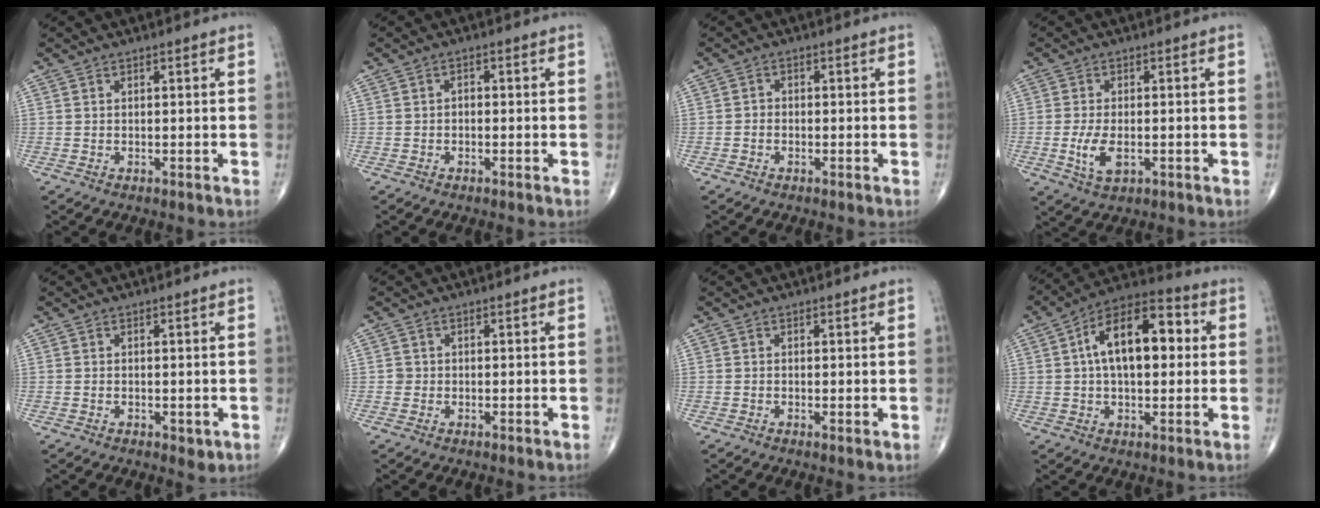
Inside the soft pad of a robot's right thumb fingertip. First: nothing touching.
{"total": 1.0, "force": [-0.3, 0.7, 0.6], "torque": [-0.001, 0.005, -0.009]}
{"total": 1.3, "force": [-0.6, 1.1, 0.4], "torque": [0.001, 0.005, -0.015]}
{"total": 5.4, "force": [-1.2, 2.7, 4.5], "torque": [-0.093, -0.007, -0.019]}
{"total": 2.1, "force": [-0.5, 1.2, 1.6], "torque": [-0.016, -0.003, -0.004]}
{"total": 1.0, "force": [-0.1, 1.0, 0.1], "torque": [0.004, 0.004, -0.003]}
{"total": 0.8, "force": [-0.1, 0.2, 0.7], "torque": [-0.015, -0.004, -0.005]}
{"total": 16.1, "force": [2.4, 8.5, 13.5], "torque": [-0.201, 0.032, 0.030]}